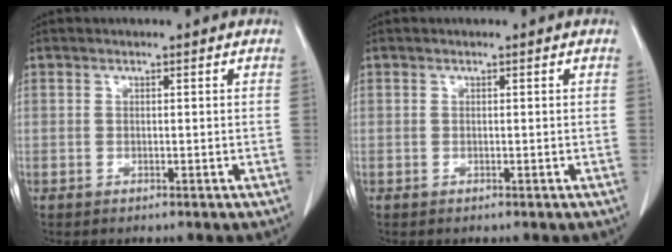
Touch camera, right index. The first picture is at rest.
{"total": 0.0}